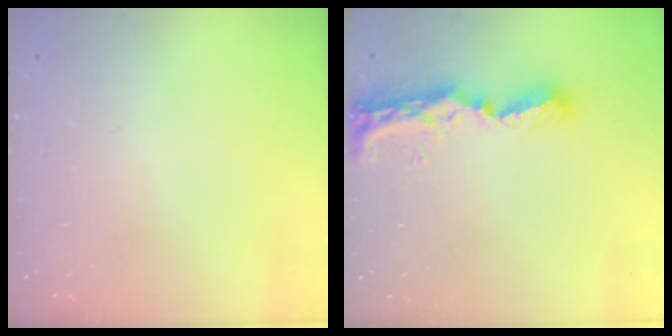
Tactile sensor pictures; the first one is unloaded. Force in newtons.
{"total": 8.3, "press": 8.3, "slide": 0.6}